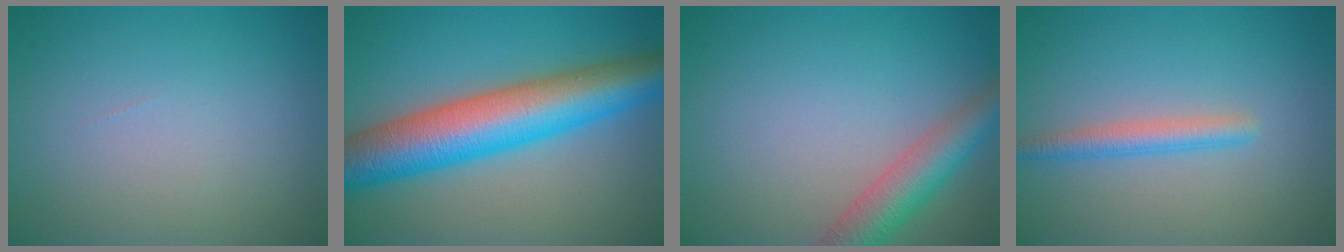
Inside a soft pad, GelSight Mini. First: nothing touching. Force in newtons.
{"total": 10.7, "press": 10.7, "slide": 0.1}
{"total": 4.8, "press": 4.7, "slide": 0.3}
{"total": 2.3, "press": 2.3, "slide": 0.1}